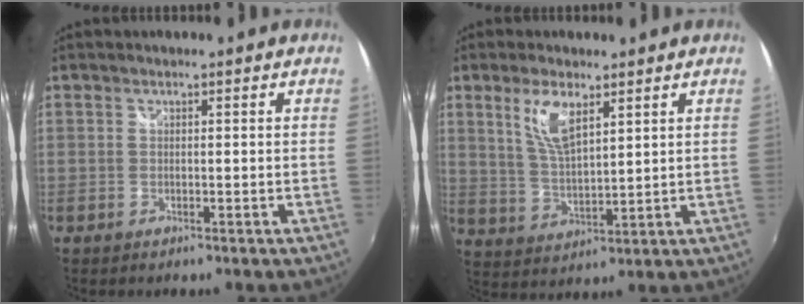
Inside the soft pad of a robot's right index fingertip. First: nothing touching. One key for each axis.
{"total": 7.8, "fx": 4.1, "fy": 2.8, "fz": 6.1, "tx": -0.116, "ty": -0.002, "tz": 0.086}